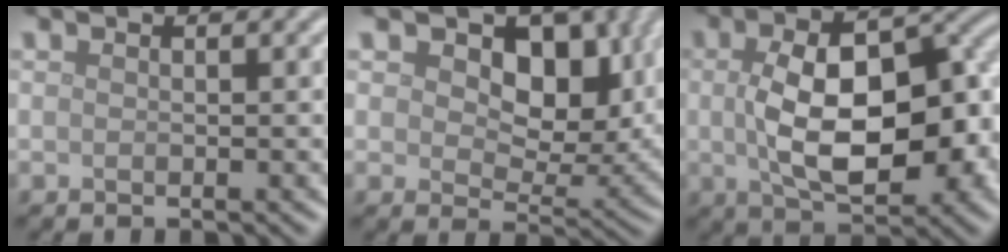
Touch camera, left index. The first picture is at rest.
{"total": 9.5, "force": [3.2, 5.9, 6.7], "torque": [-0.093, -0.011, 0.047]}
{"total": 11.4, "force": [-0.5, 6.0, 9.7], "torque": [-0.152, -0.005, -0.002]}